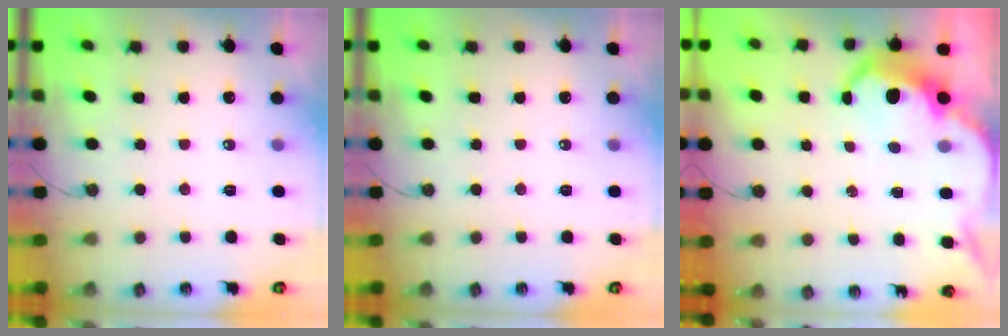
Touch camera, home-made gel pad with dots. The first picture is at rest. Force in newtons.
{"total": 0.0}
{"total": 7.8, "press": 7.7, "slide": 0.4}